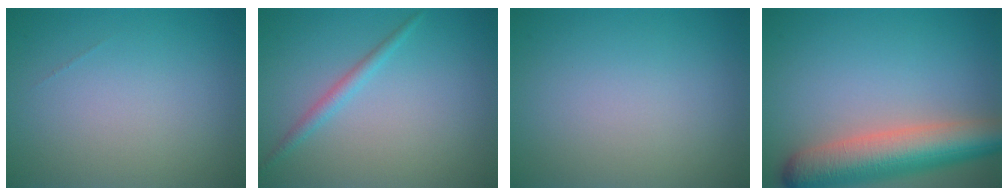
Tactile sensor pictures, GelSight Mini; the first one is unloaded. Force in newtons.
{"total": 1.4, "press": 1.4, "slide": 0.1}
{"total": 0.0}
{"total": 8.2, "press": 8.2, "slide": 0.3}